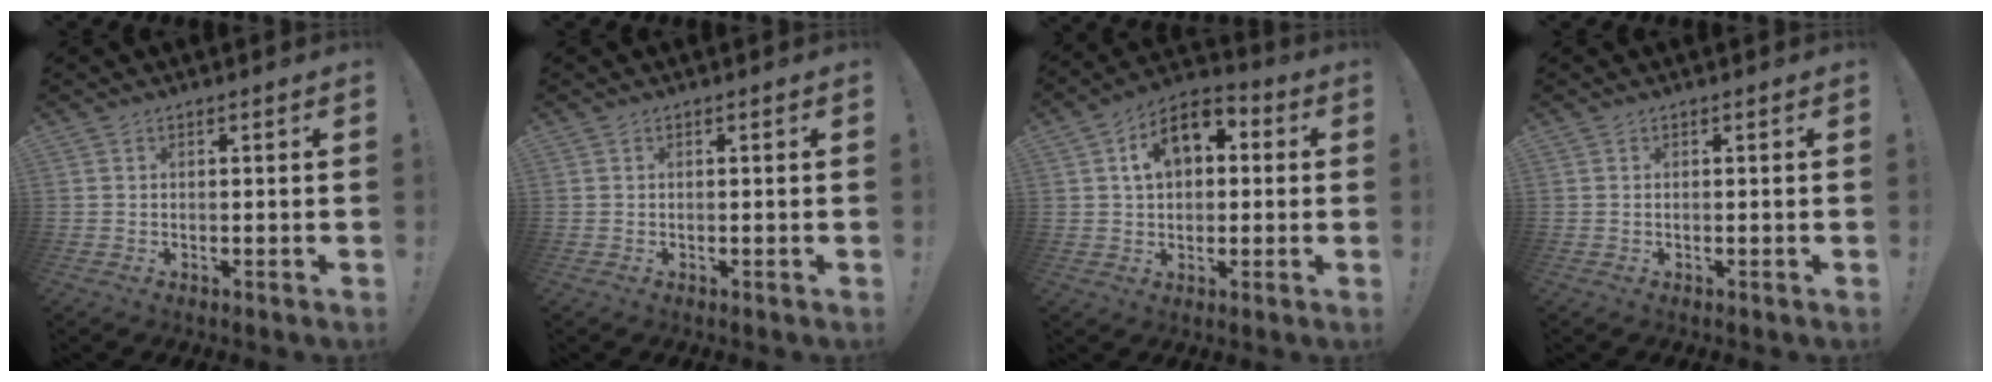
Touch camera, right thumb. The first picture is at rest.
{"total": 0.0}
{"total": 11.3, "force": [3.8, 7.5, 7.6], "torque": [-0.117, 0.002, 0.070]}
{"total": 0.0}